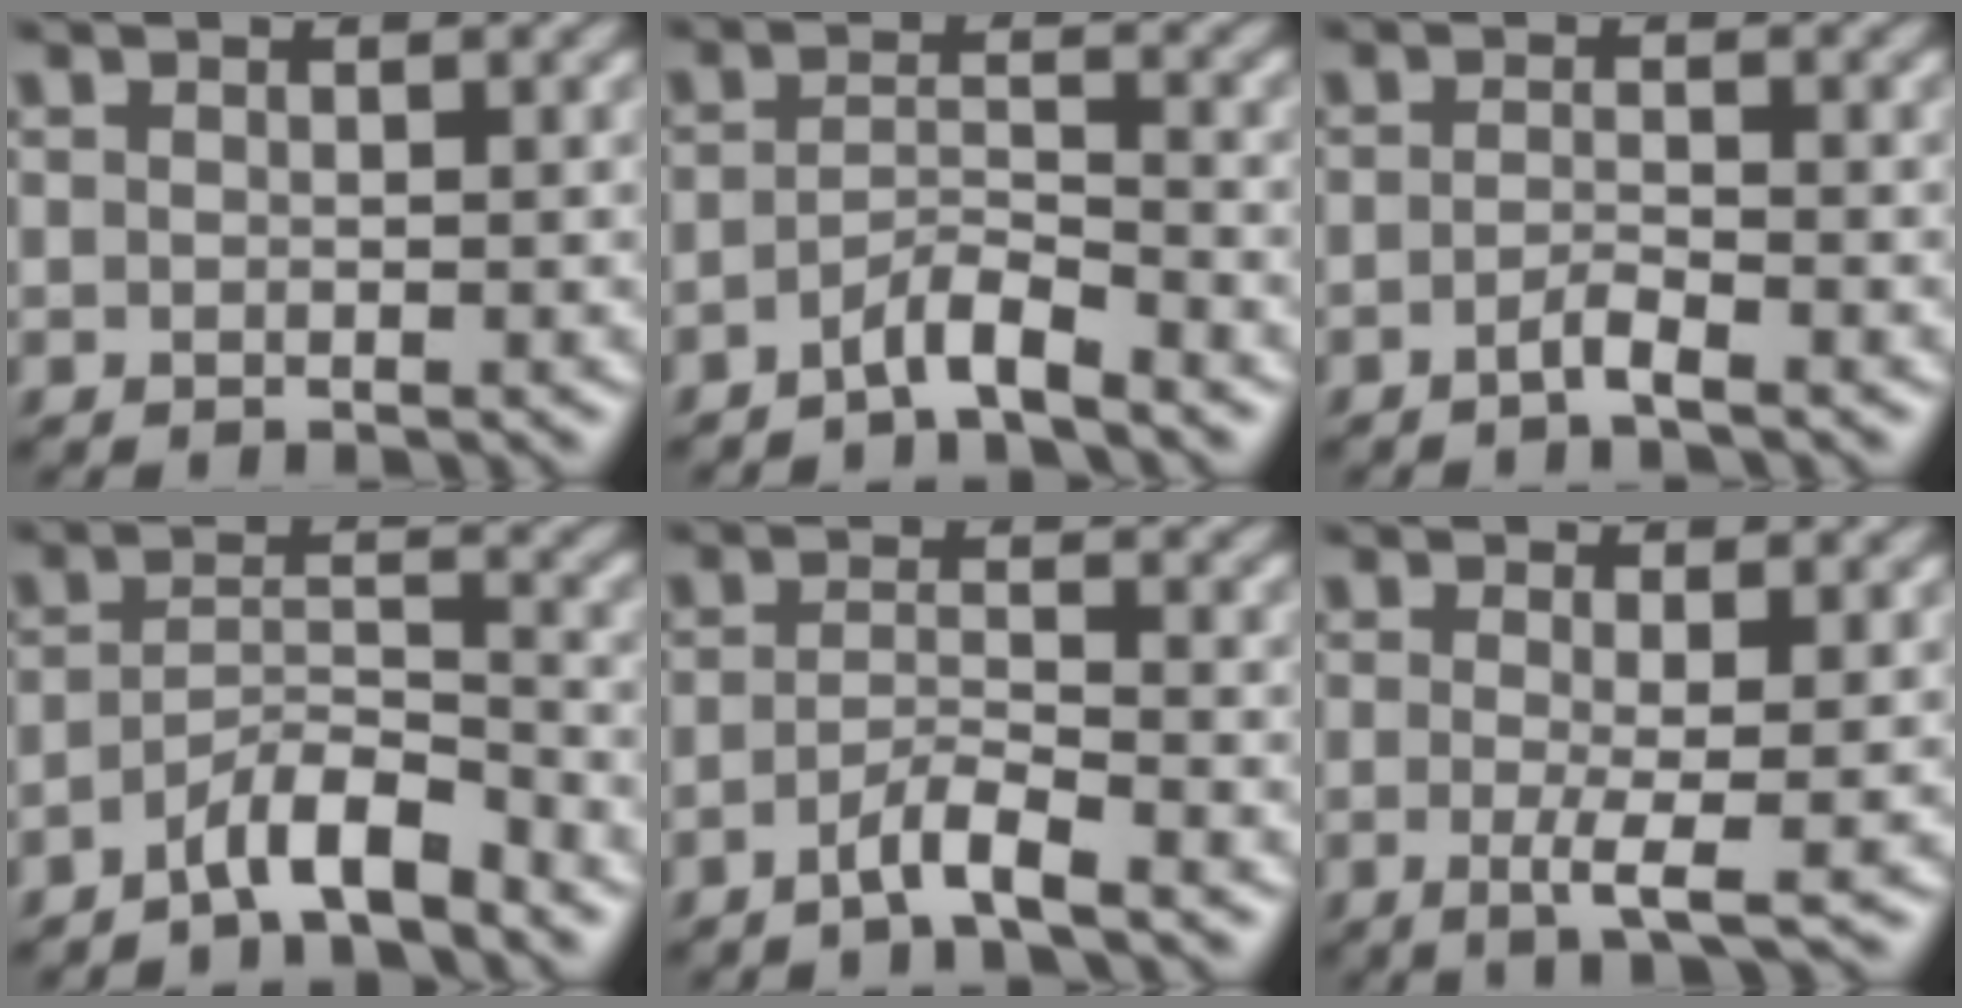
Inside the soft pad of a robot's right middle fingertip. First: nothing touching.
{"total": 2.7, "force": [-2.2, 0.3, 1.5], "torque": [-0.026, 0.006, -0.048]}
{"total": 1.5, "force": [-0.9, 0.2, 1.2], "torque": [-0.022, 0.005, -0.023]}
{"total": 4.0, "force": [-3.2, 0.8, 2.3], "torque": [-0.039, 0.009, -0.063]}
{"total": 2.8, "force": [-1.8, 0.3, 2.1], "torque": [-0.037, 0.004, -0.043]}
{"total": 3.0, "force": [-0.4, 0.4, 2.9], "torque": [-0.056, -0.009, -0.008]}